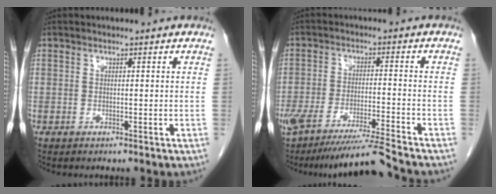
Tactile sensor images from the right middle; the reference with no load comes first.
{"total": 10.7, "force": [-9.5, -1.8, 4.4], "torque": [-0.070, -0.012, -0.161]}